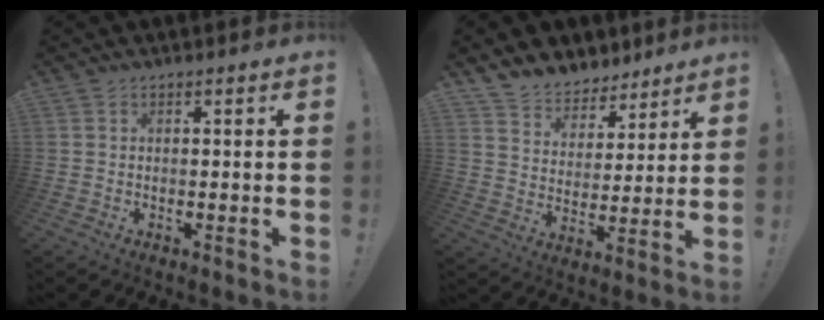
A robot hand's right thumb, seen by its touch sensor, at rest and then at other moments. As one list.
[{"total": 7.9, "force": [6.3, 4.8, 0.5], "torque": [-0.018, -0.057, 0.125]}]